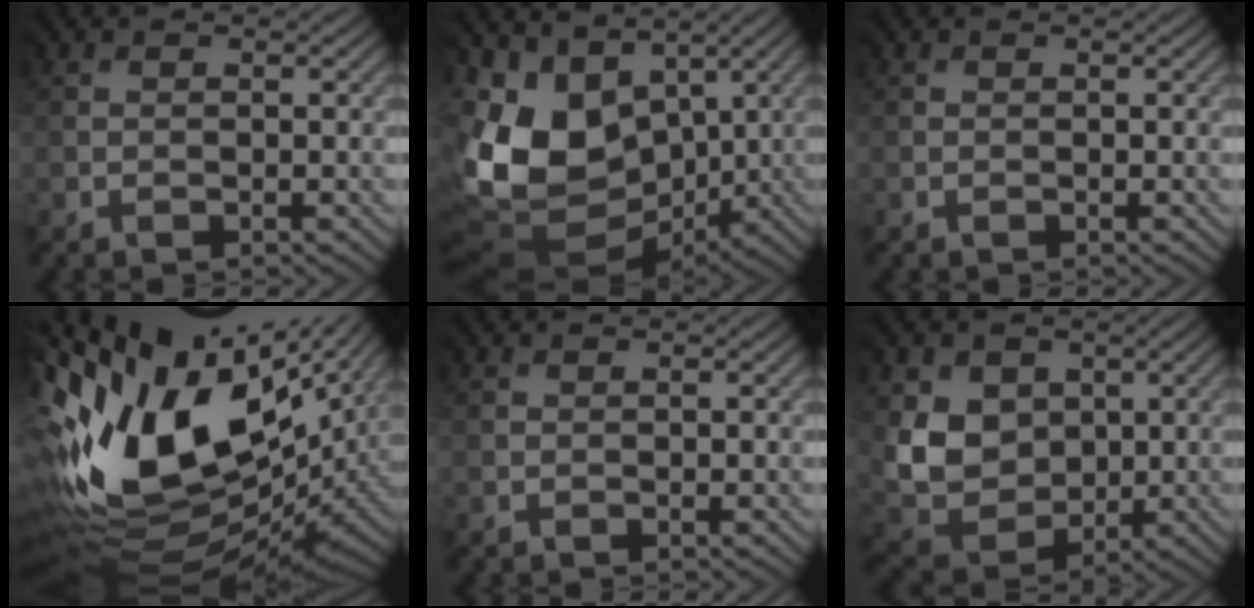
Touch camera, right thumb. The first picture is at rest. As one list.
[{"total": 14.6, "force": [1.5, 11.5, 8.9], "torque": [-0.224, -0.016, 0.049]}, {"total": 0.0}, {"total": 17.3, "force": [4.5, 9.3, 13.9], "torque": [-0.282, -0.015, 0.095]}, {"total": 0.0}, {"total": 6.5, "force": [2.3, 5.7, 1.9], "torque": [-0.066, -0.009, 0.042]}]